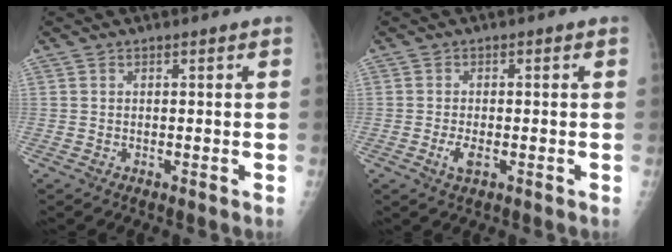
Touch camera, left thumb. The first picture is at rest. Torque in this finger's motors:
{"motor_torque": [-0.11, 0.10, 0.07, 0.00, 0.00]}